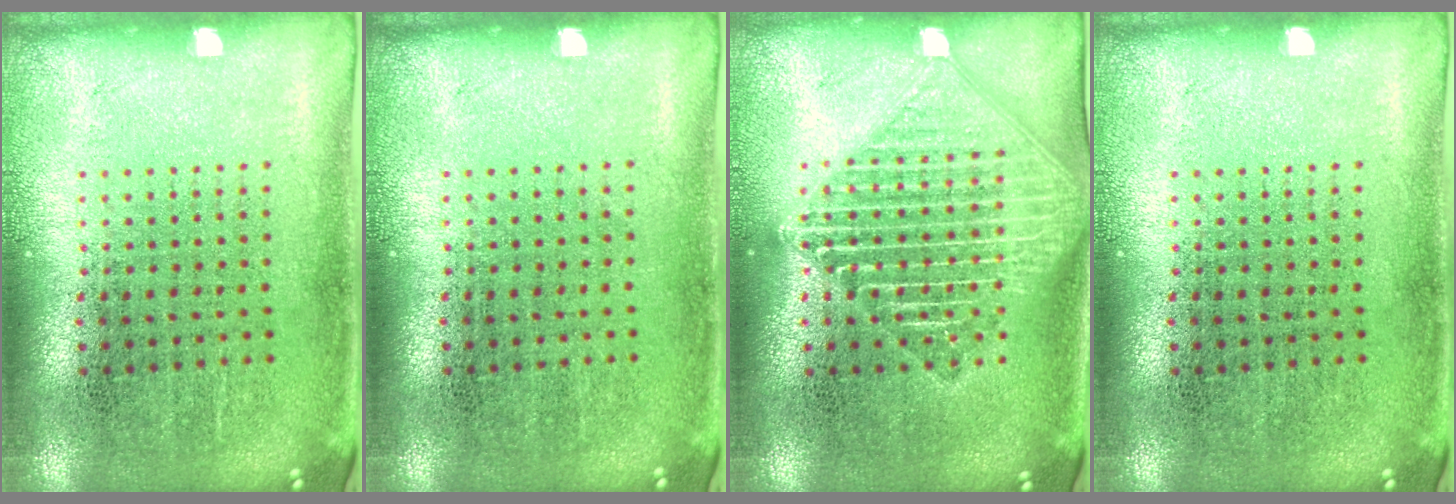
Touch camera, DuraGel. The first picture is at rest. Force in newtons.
{"total": 0.0}
{"total": 3.2, "press": 3.1, "slide": 0.3}
{"total": 0.0}